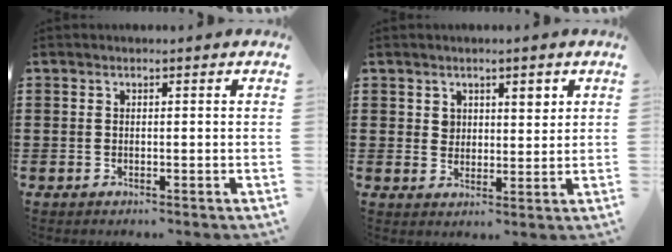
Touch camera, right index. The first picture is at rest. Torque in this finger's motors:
{"motor_torque": [-0.21, 0.24, 0.10, 0.00]}